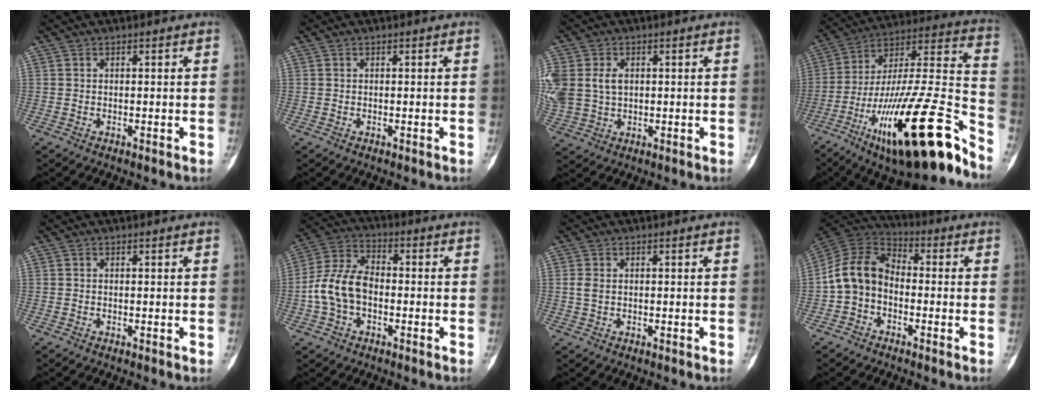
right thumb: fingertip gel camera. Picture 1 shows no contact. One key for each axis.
{"total": 0.0}
{"total": 14.2, "fx": 1.9, "fy": 11.1, "fz": 8.7, "tx": -0.233, "ty": 0.015, "tz": 0.050}
{"total": 30.5, "fx": -17.9, "fy": 7.1, "fz": 23.7, "tx": -0.340, "ty": 0.082, "tz": -0.288}
{"total": 0.0}
{"total": 10.6, "fx": -2.0, "fy": 7.1, "fz": 7.6, "tx": -0.149, "ty": 0.035, "tz": -0.048}
{"total": 1.8, "fx": 0.0, "fy": 1.3, "fz": 1.2, "tx": -0.027, "ty": 0.000, "tz": -0.002}
{"total": 10.6, "fx": -2.0, "fy": 8.0, "fz": 6.6, "tx": -0.116, "ty": 0.039, "tz": -0.054}